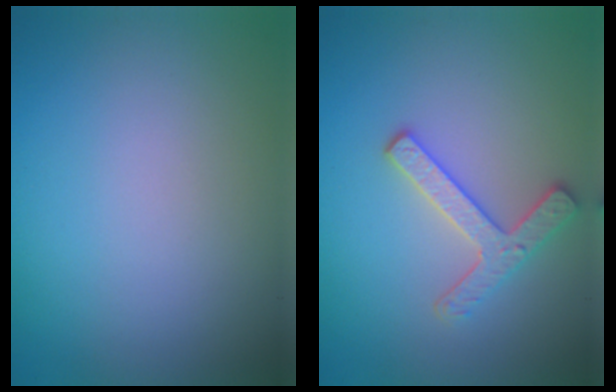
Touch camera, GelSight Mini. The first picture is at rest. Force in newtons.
{"total": 2.8, "press": 2.7, "slide": 0.9}